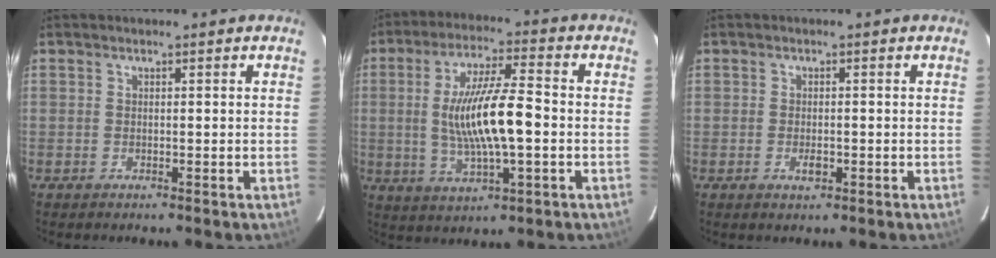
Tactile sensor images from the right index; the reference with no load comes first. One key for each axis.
{"total": 13.4, "fx": -1.0, "fy": 2.9, "fz": 13.1, "tx": -0.245, "ty": -0.002, "tz": -0.012}
{"total": 2.0, "fx": -0.8, "fy": 1.0, "fz": 1.5, "tx": -0.027, "ty": -0.001, "tz": -0.013}